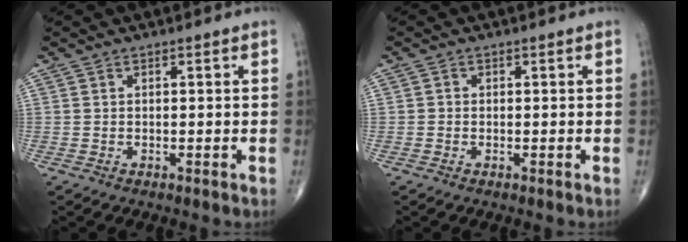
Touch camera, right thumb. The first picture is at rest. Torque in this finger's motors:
{"motor_torque": [-0.29, 0.08, -0.14, -0.07, 0.02]}